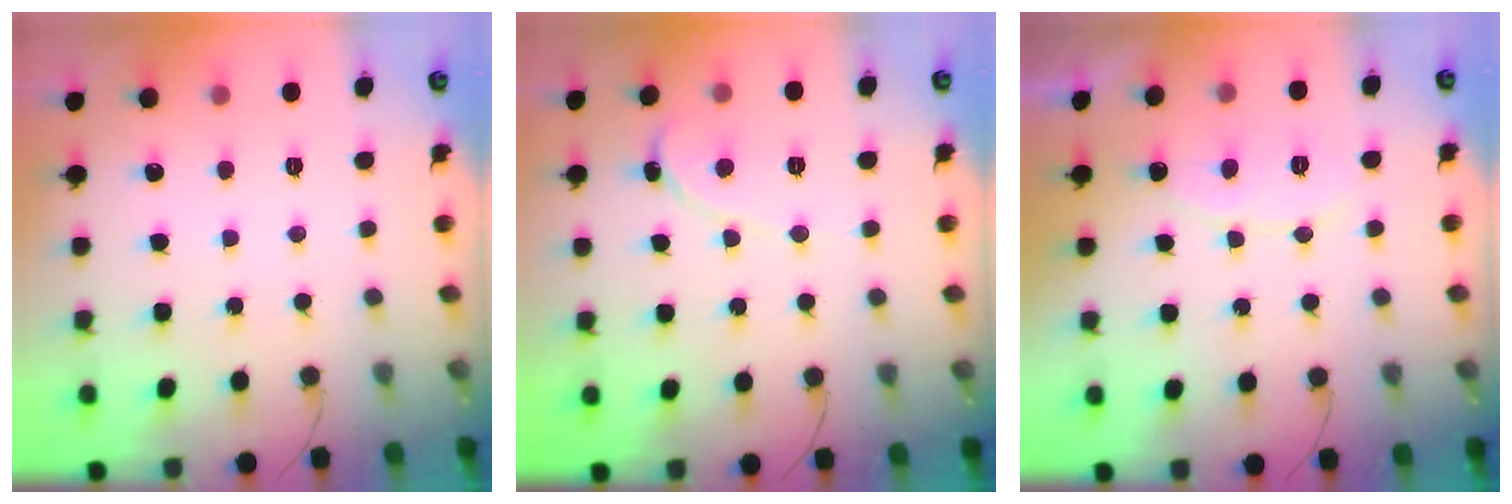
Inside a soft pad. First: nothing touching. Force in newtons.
{"total": 1.0, "press": 1.0, "slide": 0.1}
{"total": 6.4, "press": 6.4, "slide": 0.5}